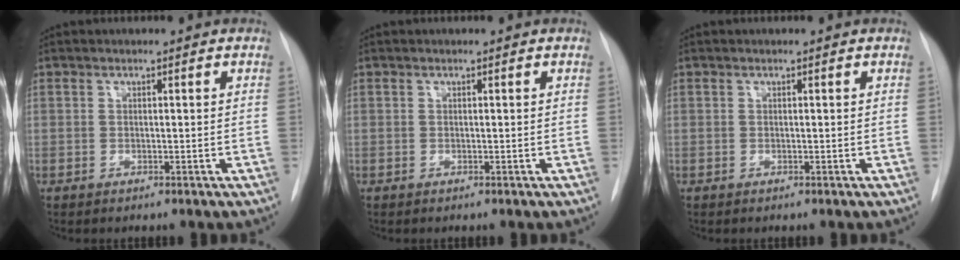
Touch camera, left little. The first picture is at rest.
{"total": 0.0}
{"total": 0.0}